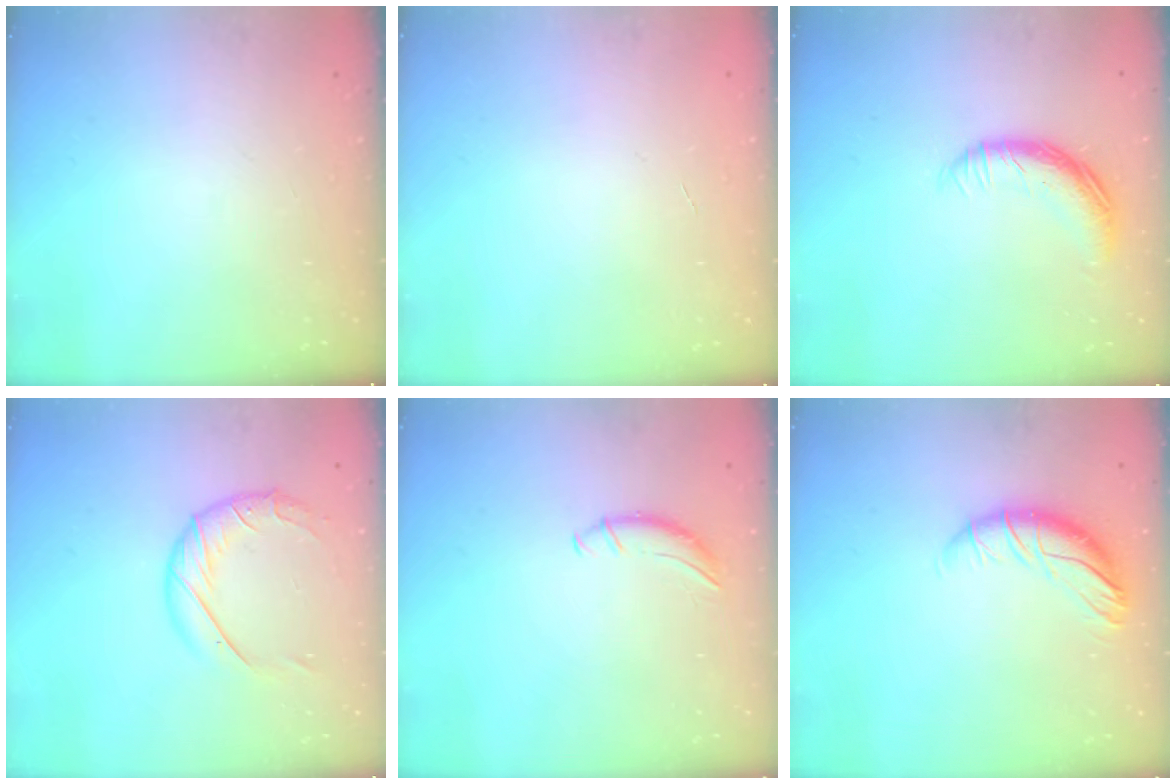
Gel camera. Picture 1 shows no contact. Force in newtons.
{"total": 0.0}
{"total": 11.5, "press": 11.5, "slide": 0.5}
{"total": 11.1, "press": 11.0, "slide": 1.3}
{"total": 0.0}
{"total": 10.2, "press": 10.2, "slide": 1.0}